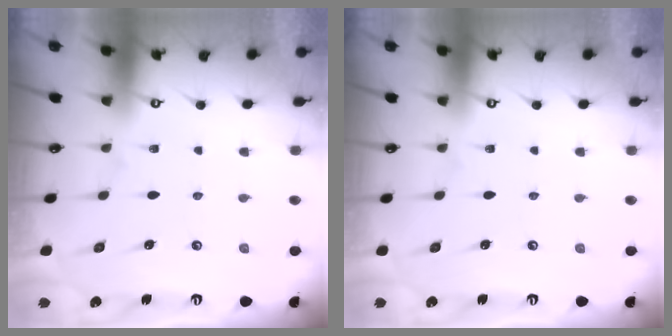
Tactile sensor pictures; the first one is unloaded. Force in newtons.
{"total": 0.0}